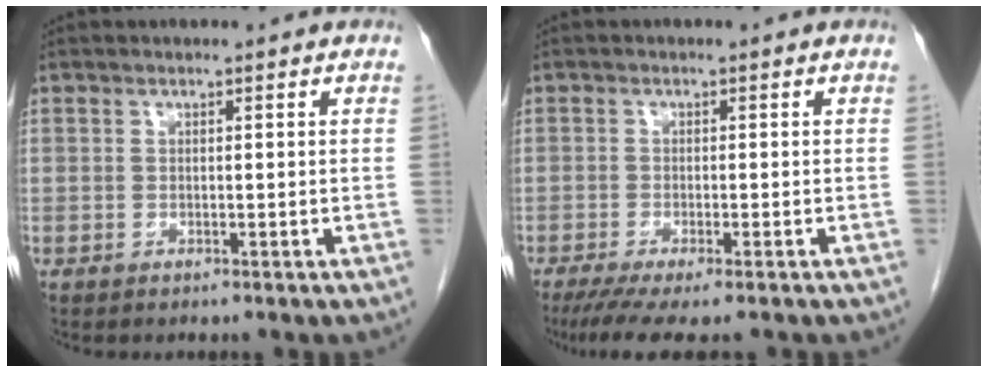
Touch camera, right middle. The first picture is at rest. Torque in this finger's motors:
{"motor_torque": [0.89, -0.62, 0.04, 0.08]}